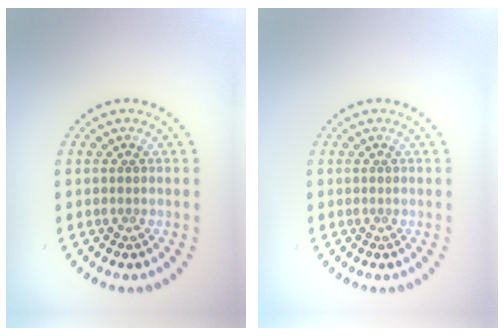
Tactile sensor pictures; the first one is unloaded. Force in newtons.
{"total": 0.0}